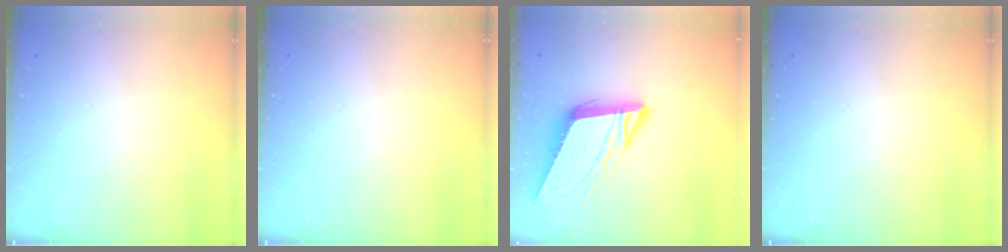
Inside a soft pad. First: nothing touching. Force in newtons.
{"total": 0.0}
{"total": 11.6, "press": 11.2, "slide": 2.9}
{"total": 0.0}